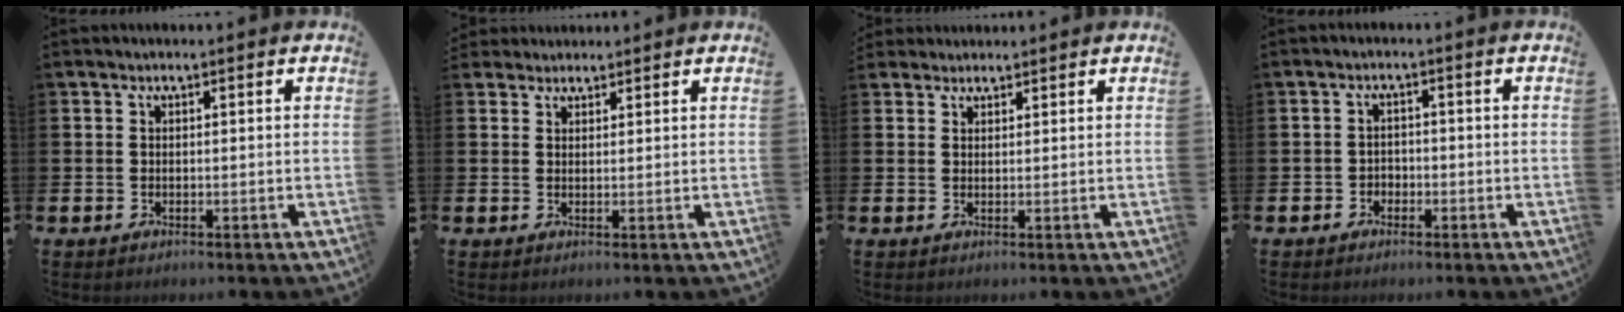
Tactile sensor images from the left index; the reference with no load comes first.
{"total": 2.3, "force": [2.1, 0.9, 0.0], "torque": [0.005, -0.006, 0.038]}
{"total": 2.1, "force": [2.0, 0.7, -0.1], "torque": [0.007, -0.005, 0.036]}
{"total": 1.7, "force": [-1.2, 1.2, 0.1], "torque": [-0.009, 0.004, -0.028]}